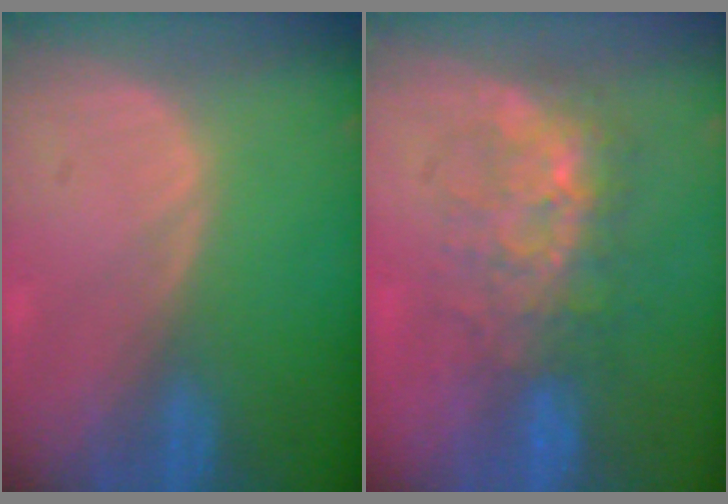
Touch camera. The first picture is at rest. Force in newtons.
{"total": 7.5, "press": 7.2, "slide": 2.2}